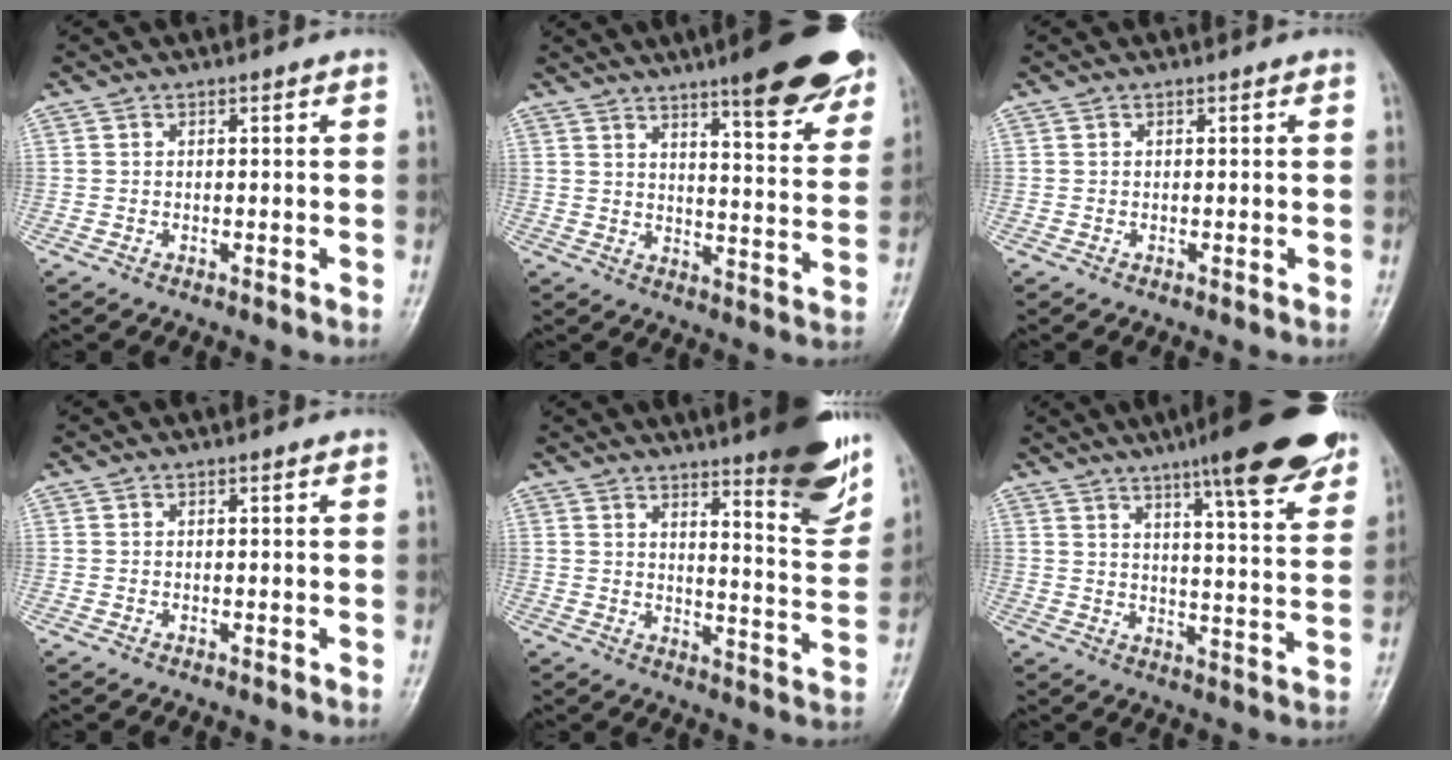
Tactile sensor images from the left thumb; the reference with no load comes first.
{"total": 18.2, "force": [12.1, 3.9, 13.0], "torque": [-0.135, -0.060, 0.158]}
{"total": 0.0}
{"total": 0.0}
{"total": 15.8, "force": [10.8, 3.1, 11.2], "torque": [-0.120, -0.076, 0.146]}
{"total": 18.5, "force": [12.4, 3.3, 13.3], "torque": [-0.156, -0.051, 0.166]}